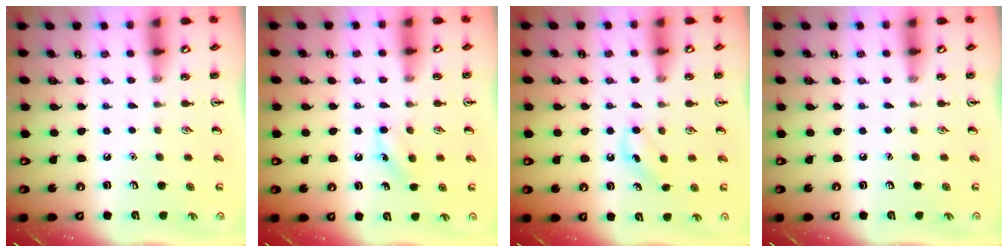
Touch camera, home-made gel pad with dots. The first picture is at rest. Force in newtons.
{"total": 6.7, "press": 6.4, "slide": 2.0}
{"total": 5.4, "press": 5.0, "slide": 1.8}
{"total": 0.0}